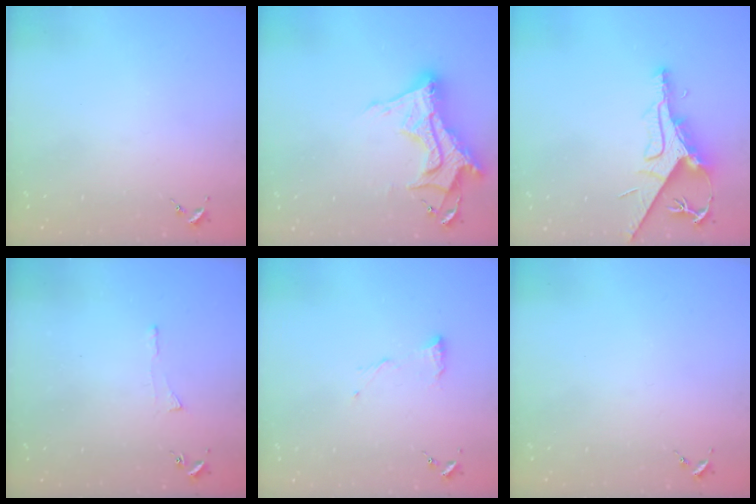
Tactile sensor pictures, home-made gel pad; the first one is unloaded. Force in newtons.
{"total": 16.3, "press": 16.2, "slide": 1.3}
{"total": 10.7, "press": 10.7, "slide": 1.2}
{"total": 3.0, "press": 2.9, "slide": 0.5}
{"total": 7.6, "press": 7.6, "slide": 0.2}
{"total": 0.0}